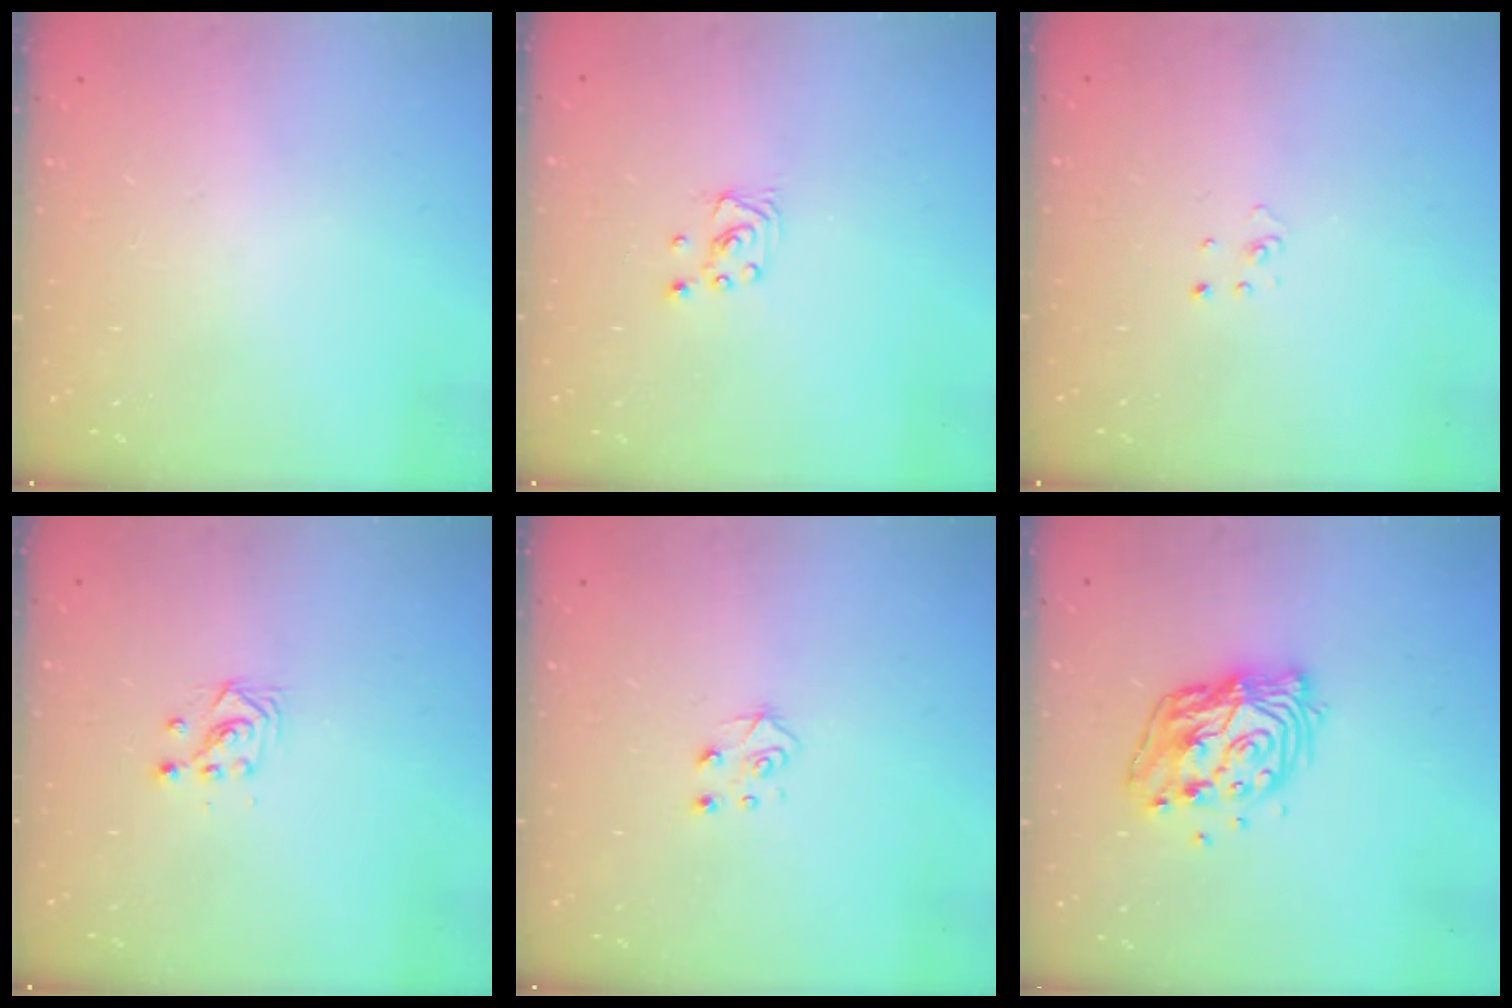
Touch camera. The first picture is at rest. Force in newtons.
{"total": 2.3, "press": 2.3, "slide": 0.2}
{"total": 1.5, "press": 1.5, "slide": 0.1}
{"total": 3.0, "press": 3.0, "slide": 0.1}
{"total": 4.3, "press": 4.3, "slide": 0.5}
{"total": 13.7, "press": 13.7, "slide": 1.2}